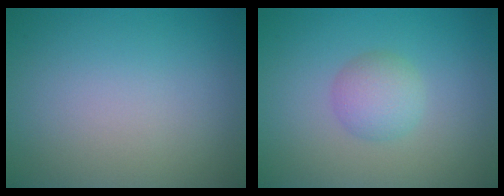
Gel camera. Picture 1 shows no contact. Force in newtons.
{"total": 2.4, "press": 2.4, "slide": 0.1}